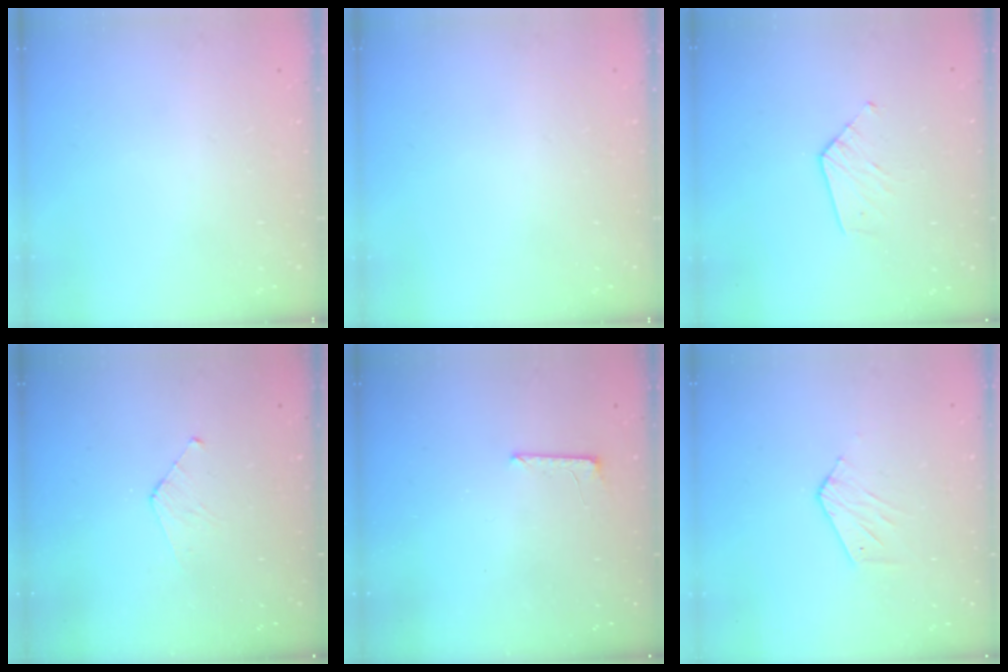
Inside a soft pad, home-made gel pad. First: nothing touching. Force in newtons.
{"total": 0.0}
{"total": 7.1, "press": 7.1, "slide": 0.5}
{"total": 3.4, "press": 3.3, "slide": 0.3}
{"total": 6.2, "press": 6.2, "slide": 0.5}
{"total": 5.7, "press": 5.7, "slide": 0.6}